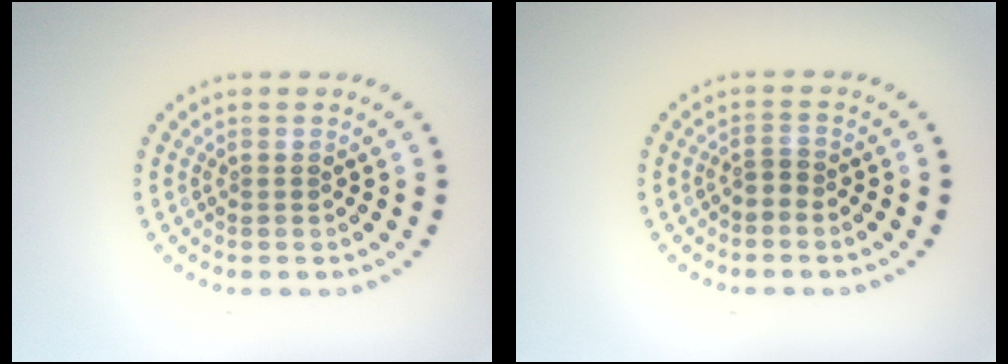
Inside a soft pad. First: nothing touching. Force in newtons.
{"total": 1.3, "press": 1.0, "slide": 0.8}